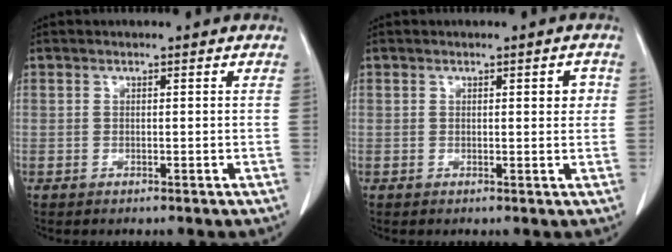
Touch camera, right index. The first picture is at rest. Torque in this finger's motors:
{"motor_torque": [0.10, -0.08, 0.04, 0.00]}